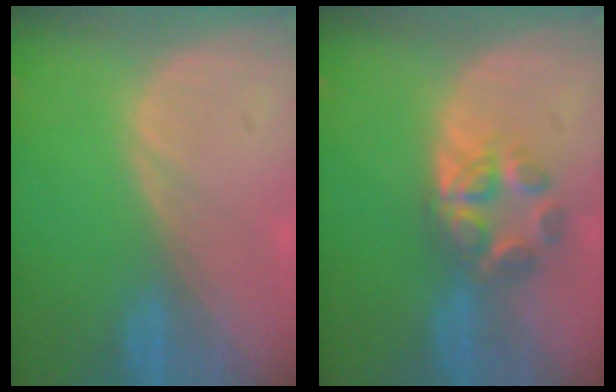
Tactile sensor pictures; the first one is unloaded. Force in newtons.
{"total": 5.9, "press": 5.3, "slide": 2.5}